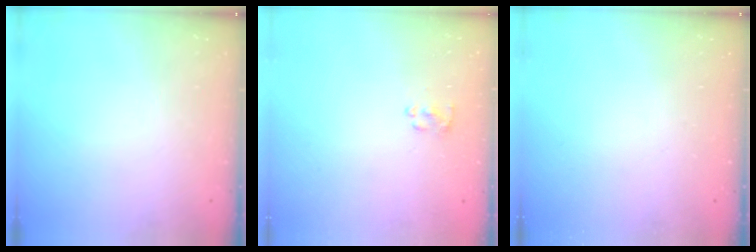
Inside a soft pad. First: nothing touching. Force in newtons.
{"total": 1.4, "press": 1.3, "slide": 0.6}
{"total": 0.0}